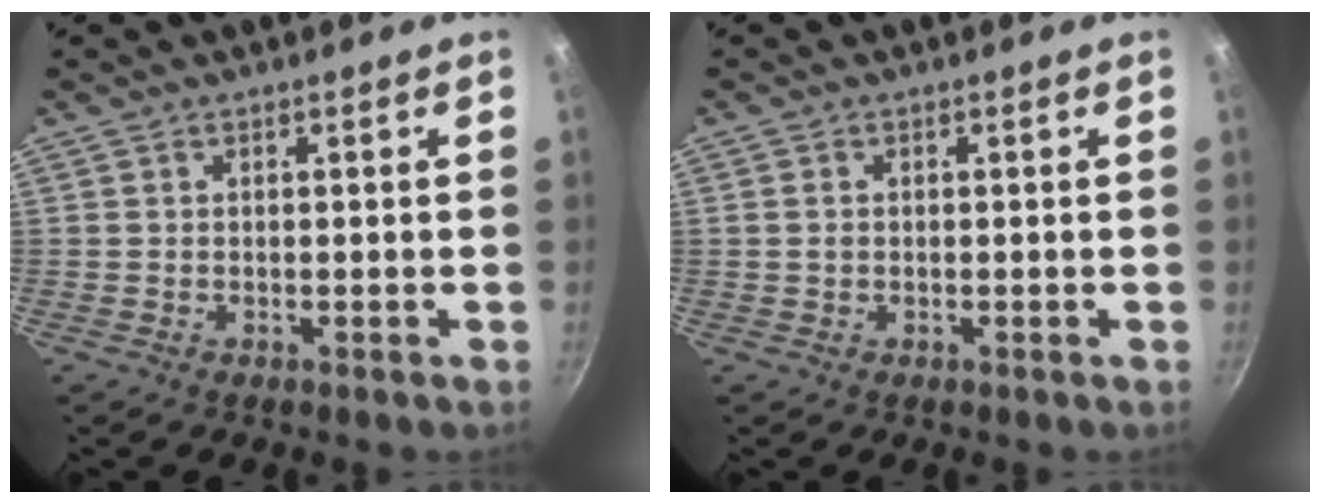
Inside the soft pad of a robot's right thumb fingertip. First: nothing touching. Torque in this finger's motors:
{"motor_torque": [0.23, -0.05, -0.50, 0.06, -0.07]}